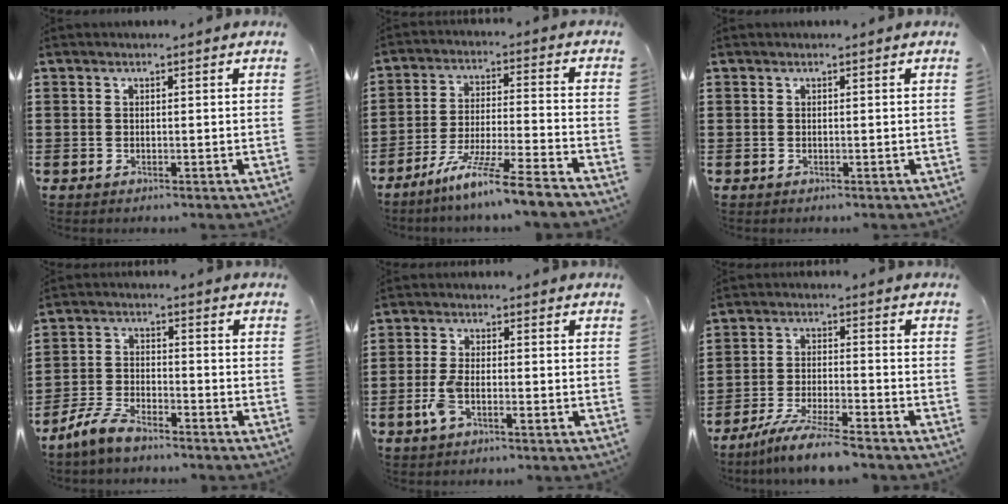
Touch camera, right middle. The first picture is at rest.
{"total": 9.3, "force": [-7.9, -0.9, 4.9], "torque": [-0.098, -0.008, -0.157]}
{"total": 0.0}
{"total": 5.8, "force": [-4.9, 1.3, 2.7], "torque": [-0.076, -0.003, -0.102]}
{"total": 4.2, "force": [-1.4, 1.6, 3.6], "torque": [-0.088, -0.003, -0.033]}
{"total": 6.8, "force": [-5.9, -0.1, 3.4], "torque": [-0.070, -0.015, -0.112]}